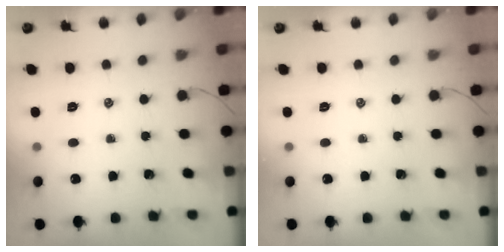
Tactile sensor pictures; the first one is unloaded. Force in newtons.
{"total": 0.0}